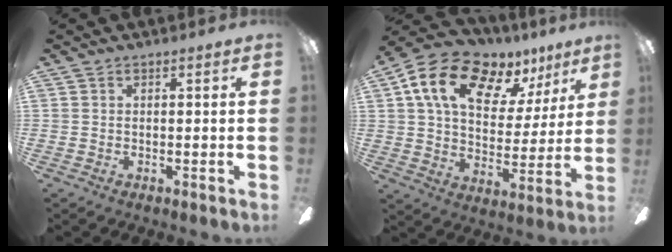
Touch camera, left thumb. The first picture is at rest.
{"total": 17.3, "force": [10.8, 9.3, 9.7], "torque": [-0.181, -0.049, 0.193]}